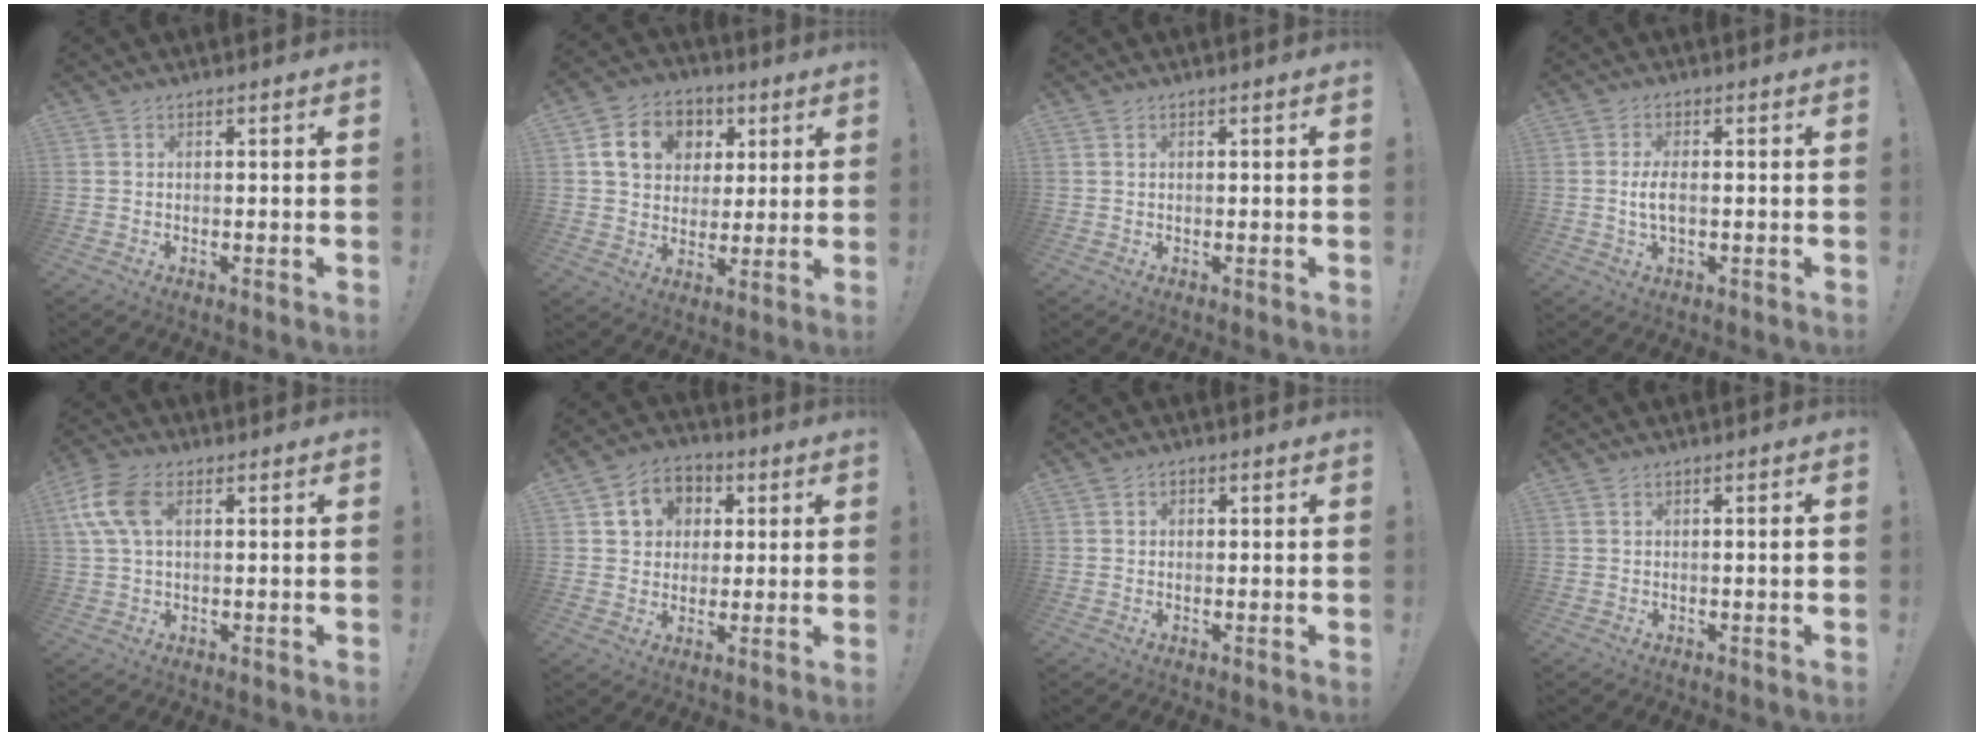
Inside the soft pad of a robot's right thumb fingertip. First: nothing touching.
{"total": 13.5, "force": [4.6, 11.0, 6.4], "torque": [-0.091, -0.007, 0.093]}
{"total": 0.7, "force": [0.4, 0.4, 0.4], "torque": [-0.009, 0.002, 0.007]}
{"total": 4.5, "force": [-0.4, 1.6, 4.2], "torque": [-0.080, -0.004, -0.011]}
{"total": 10.3, "force": [2.8, 6.2, 7.8], "torque": [-0.170, 0.008, 0.055]}
{"total": 9.6, "force": [3.0, 8.6, 3.2], "torque": [-0.046, -0.007, 0.062]}
{"total": 1.1, "force": [0.0, 1.0, 0.4], "torque": [0.000, 0.001, -0.001]}
{"total": 1.5, "force": [0.1, -0.1, 1.5], "torque": [-0.023, -0.001, 0.000]}